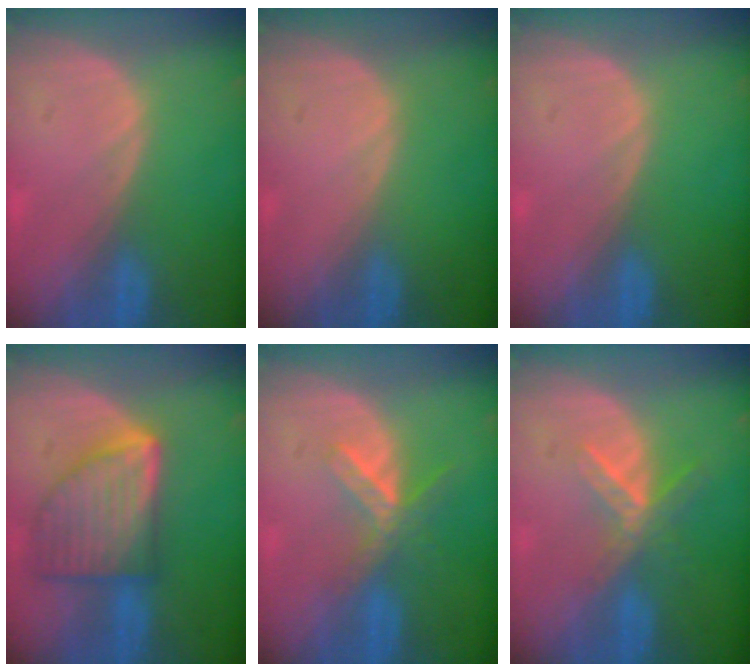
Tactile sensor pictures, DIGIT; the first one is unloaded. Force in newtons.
{"total": 0.0}
{"total": 0.0}
{"total": 9.3, "press": 9.3, "slide": 0.5}
{"total": 5.5, "press": 4.9, "slide": 2.6}
{"total": 5.8, "press": 5.0, "slide": 2.9}